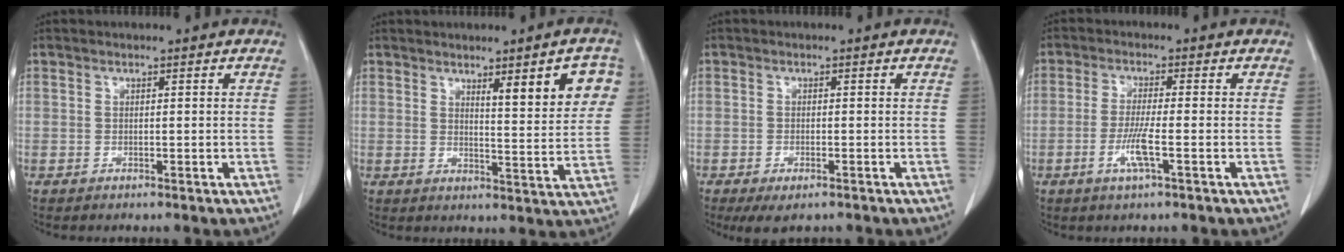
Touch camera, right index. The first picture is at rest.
{"total": 8.4, "force": [3.9, 1.3, 7.3], "torque": [-0.089, -0.004, 0.051]}
{"total": 4.1, "force": [-2.7, 1.4, 2.7], "torque": [-0.045, -0.009, -0.036]}
{"total": 4.8, "force": [-1.7, 0.0, 4.5], "torque": [-0.090, -0.009, -0.033]}